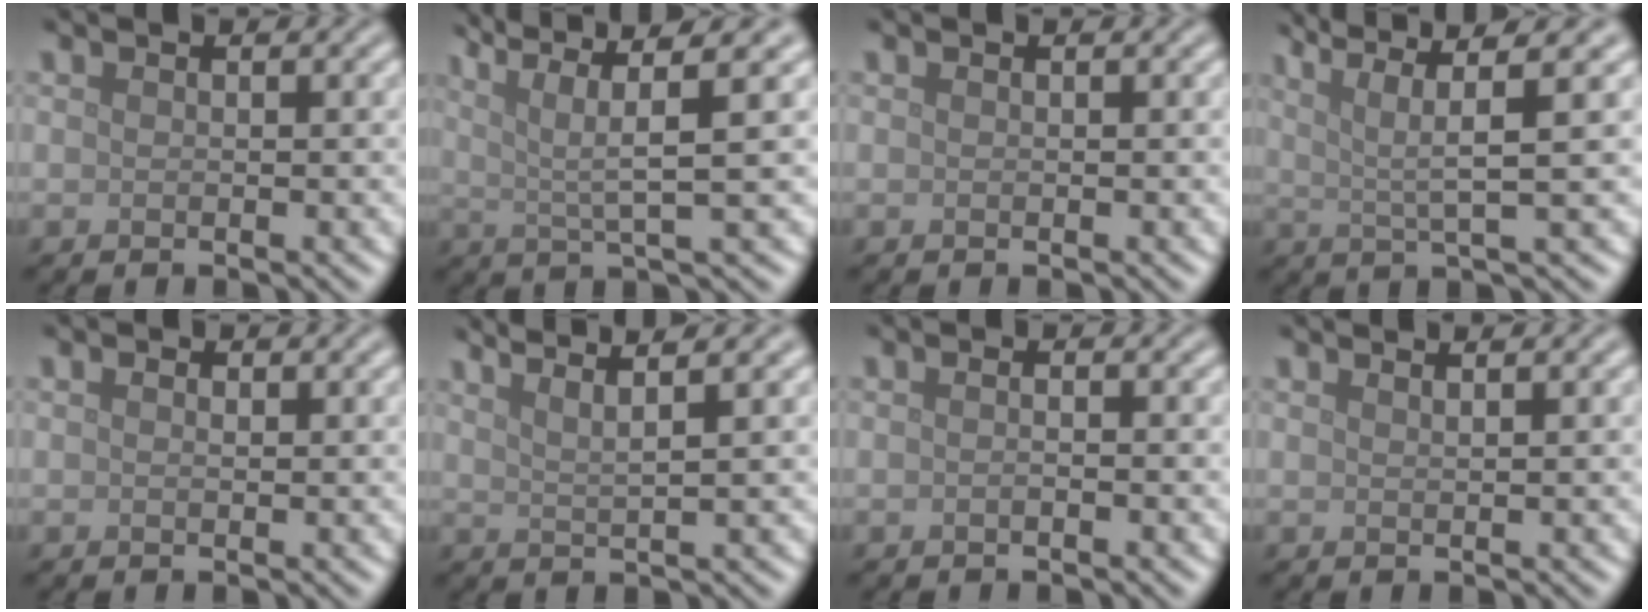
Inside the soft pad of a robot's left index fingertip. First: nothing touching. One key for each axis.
{"total": 6.3, "fx": 3.0, "fy": 0.9, "fz": 5.5, "tx": -0.100, "ty": 0.017, "tz": 0.056}
{"total": 0.0}
{"total": 6.0, "fx": 3.3, "fy": 0.7, "fz": 5.0, "tx": -0.093, "ty": 0.019, "tz": 0.063}
{"total": 0.7, "fx": 0.3, "fy": 0.4, "fz": 0.5, "tx": -0.007, "ty": 0.000, "tz": 0.004}
{"total": 5.3, "fx": 4.0, "fy": 1.2, "fz": 3.2, "tx": -0.035, "ty": 0.027, "tz": 0.032}
{"total": 0.7, "fx": -0.2, "fy": 0.1, "fz": 0.6, "tx": -0.013, "ty": -0.002, "tz": -0.007}
{"total": 1.1, "fx": 0.8, "fy": 0.4, "fz": 0.7, "tx": -0.002, "ty": 0.001, "tz": 0.004}